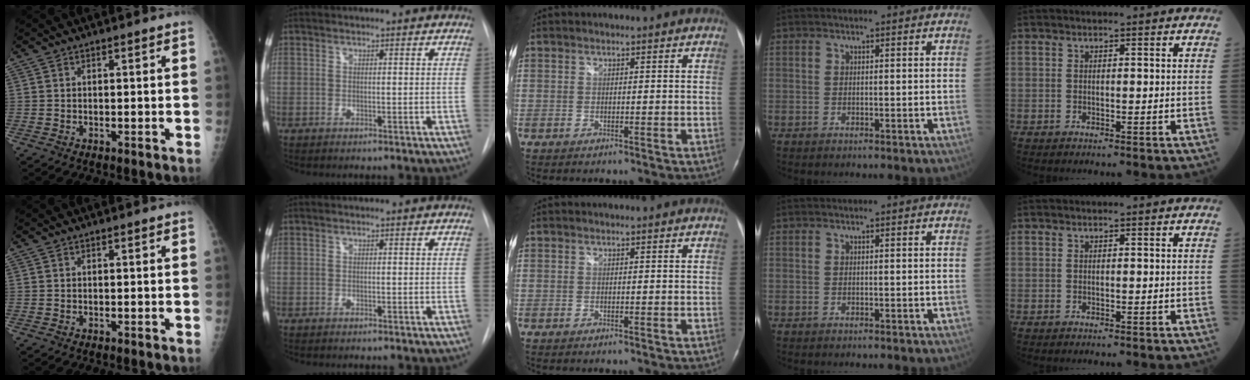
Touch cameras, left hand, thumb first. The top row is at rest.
{}